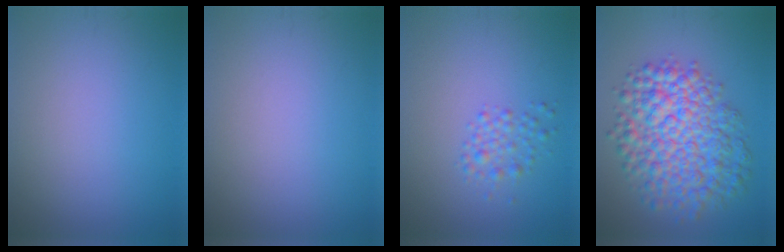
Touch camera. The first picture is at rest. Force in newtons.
{"total": 0.0}
{"total": 1.8, "press": 1.8, "slide": 0.1}
{"total": 9.0, "press": 9.0, "slide": 0.2}